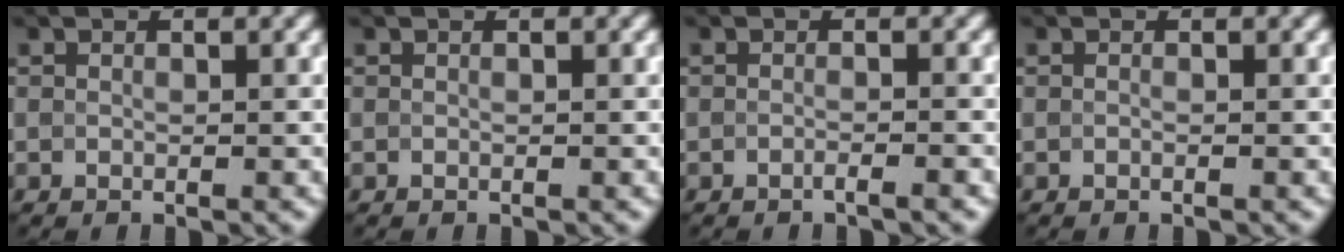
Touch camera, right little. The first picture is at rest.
{"total": 0.0}
{"total": 1.1, "force": [-0.7, 0.3, 0.8], "torque": [-0.007, 0.000, -0.015]}
{"total": 0.0}